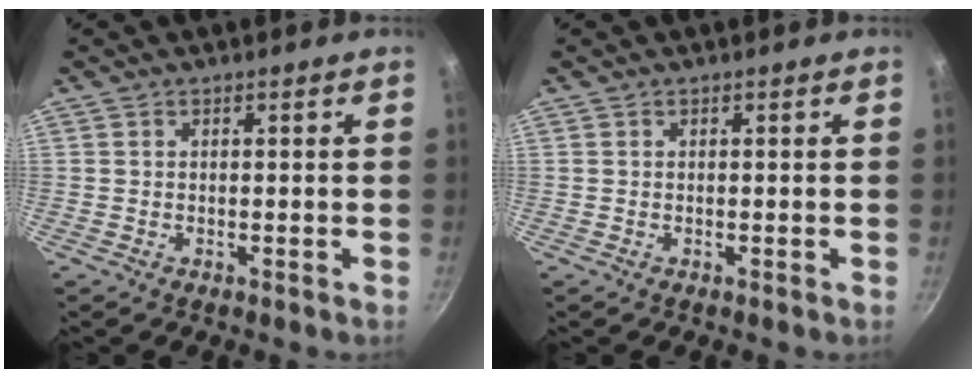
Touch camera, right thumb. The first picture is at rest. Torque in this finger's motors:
{"motor_torque": [-0.25, 0.05, 0.25, -0.56, -0.02]}